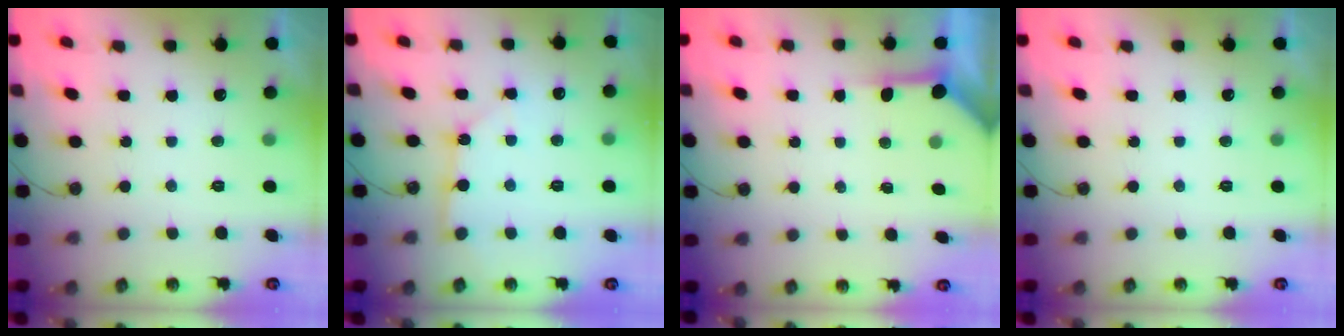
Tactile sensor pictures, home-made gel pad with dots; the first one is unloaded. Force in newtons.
{"total": 2.2, "press": 2.2, "slide": 0.3}
{"total": 3.9, "press": 3.8, "slide": 0.4}
{"total": 0.0}